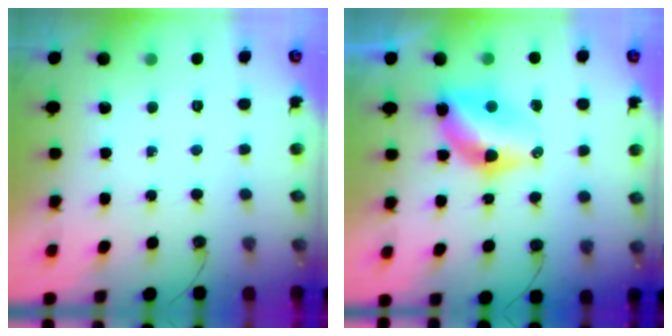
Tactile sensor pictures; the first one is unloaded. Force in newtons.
{"total": 8.6, "press": 8.5, "slide": 1.0}